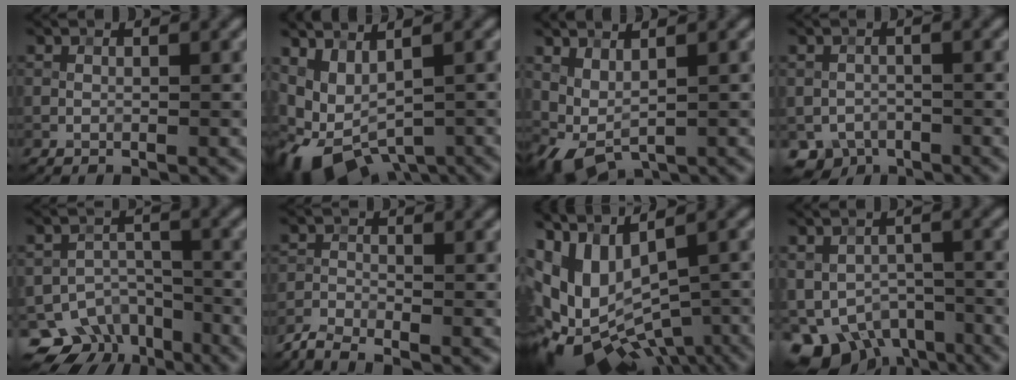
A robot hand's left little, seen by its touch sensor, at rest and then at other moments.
{"total": 7.7, "force": [-2.4, 4.5, 5.8], "torque": [-0.120, -0.020, -0.029]}
{"total": 2.7, "force": [1.1, 1.1, 2.3], "torque": [-0.055, -0.008, 0.029]}
{"total": 3.3, "force": [-2.1, 2.4, 0.9], "torque": [-0.011, -0.008, -0.036]}
{"total": 8.4, "force": [-6.1, 5.3, 2.4], "torque": [-0.023, -0.010, -0.091]}
{"total": 2.6, "force": [-2.4, 0.4, 0.8], "torque": [-0.019, -0.005, -0.058]}
{"total": 13.5, "force": [-1.2, 8.5, 10.4], "torque": [-0.190, -0.030, 0.038]}
{"total": 7.9, "force": [-4.9, 4.7, 4.1], "torque": [-0.061, -0.024, -0.078]}